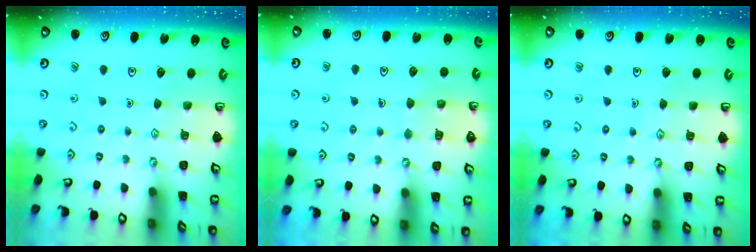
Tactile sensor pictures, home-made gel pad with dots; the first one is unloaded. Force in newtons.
{"total": 6.5, "press": 6.4, "slide": 0.5}
{"total": 3.1, "press": 3.1, "slide": 0.3}